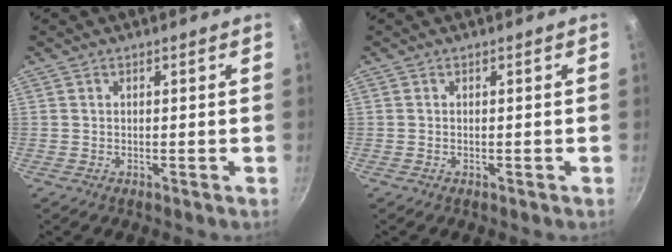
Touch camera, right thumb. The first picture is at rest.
{"total": 0.0}